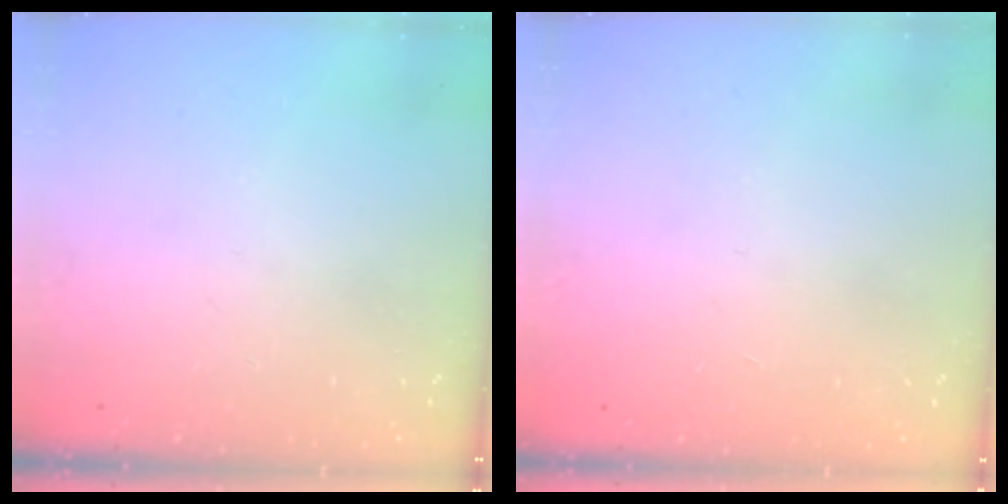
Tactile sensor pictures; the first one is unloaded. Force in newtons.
{"total": 1.0, "press": 0.9, "slide": 0.2}